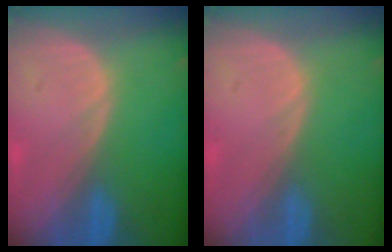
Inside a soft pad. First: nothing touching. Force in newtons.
{"total": 0.0}